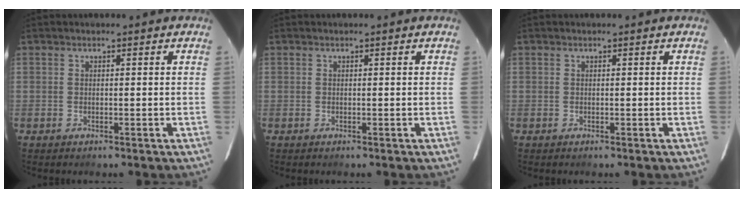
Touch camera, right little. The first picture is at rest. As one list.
[{"total": 0.0}, {"total": 0.0}]